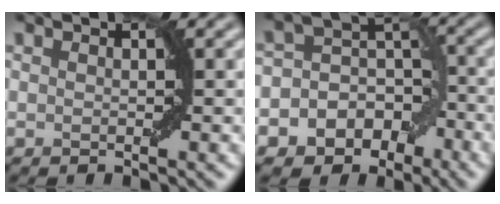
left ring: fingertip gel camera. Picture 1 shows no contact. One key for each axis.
{"total": 9.5, "fx": -4.8, "fy": 7.6, "fz": 3.0, "tx": -0.038, "ty": 0.008, "tz": -0.090}